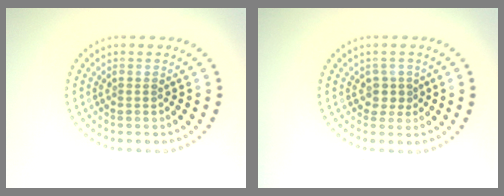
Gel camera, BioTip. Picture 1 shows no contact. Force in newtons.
{"total": 1.5, "press": 1.0, "slide": 1.1}